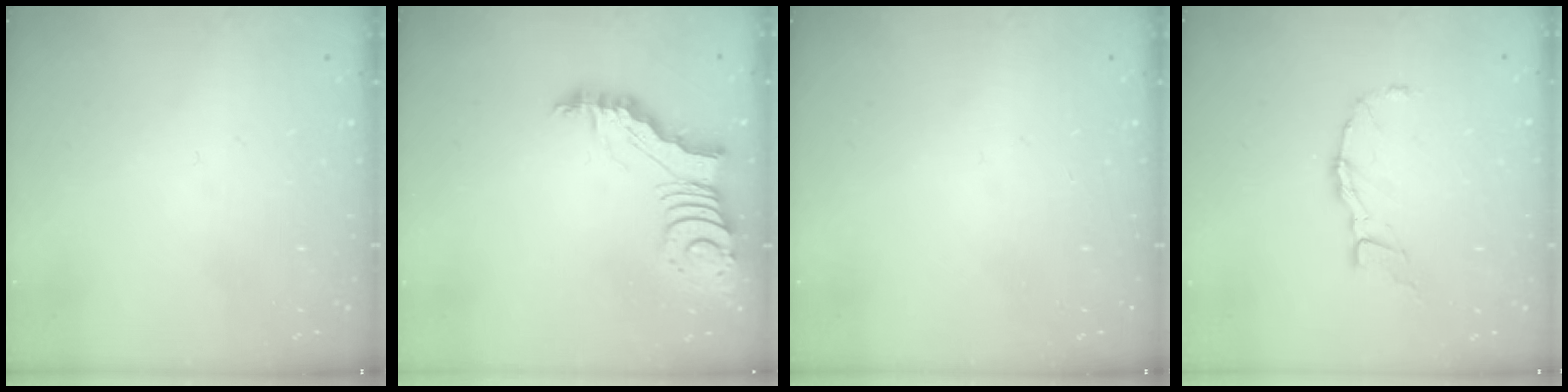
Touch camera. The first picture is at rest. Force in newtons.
{"total": 5.8, "press": 5.8, "slide": 0.5}
{"total": 0.0}
{"total": 7.7, "press": 7.6, "slide": 0.8}